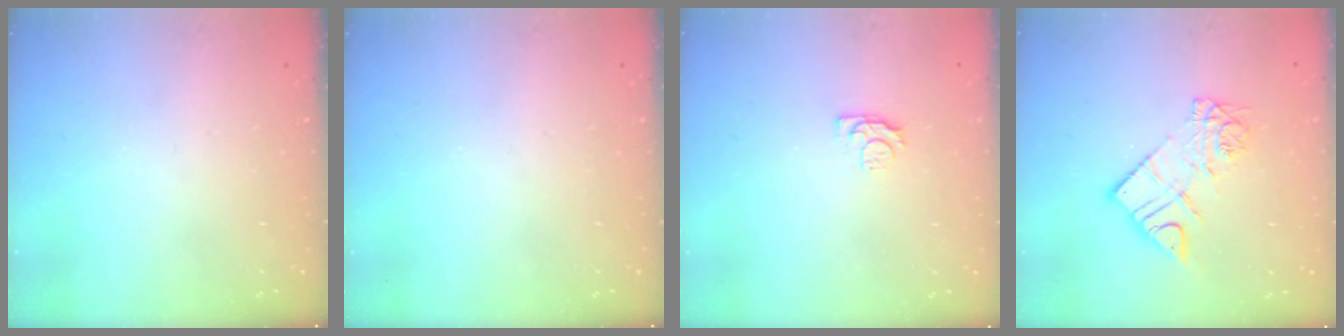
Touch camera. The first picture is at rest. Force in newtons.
{"total": 0.0}
{"total": 3.9, "press": 3.9, "slide": 0.5}
{"total": 10.8, "press": 10.8, "slide": 0.8}